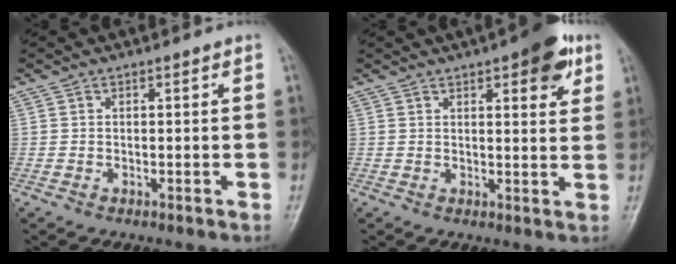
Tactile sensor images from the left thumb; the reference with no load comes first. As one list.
[{"total": 8.6, "force": [4.6, 3.0, 6.6], "torque": [-0.065, -0.015, 0.054]}]